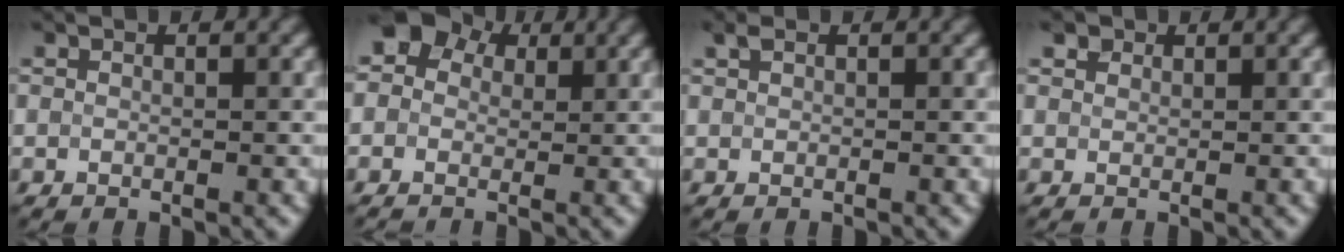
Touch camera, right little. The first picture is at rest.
{"total": 5.6, "force": [1.2, 4.9, 2.3], "torque": [-0.038, 0.028, -0.012]}
{"total": 0.6, "force": [0.4, 0.4, 0.3], "torque": [-0.006, 0.005, 0.004]}
{"total": 1.1, "force": [0.9, 0.6, 0.3], "torque": [-0.004, 0.003, 0.007]}